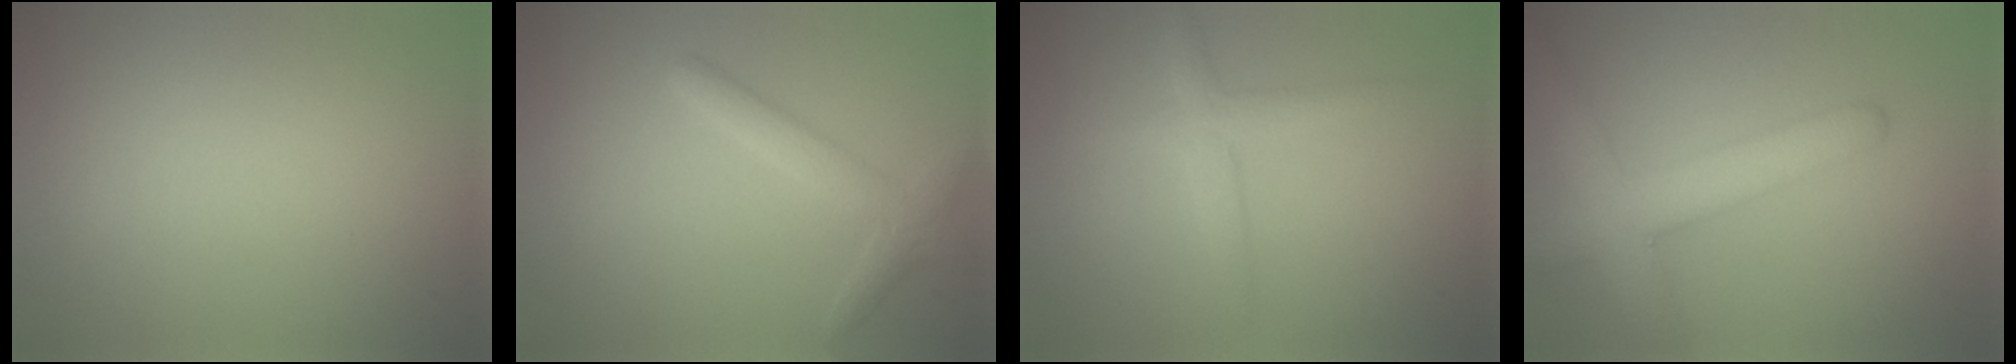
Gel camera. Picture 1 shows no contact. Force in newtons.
{"total": 2.4, "press": 2.4, "slide": 0.2}
{"total": 2.3, "press": 2.3, "slide": 0.1}
{"total": 5.3, "press": 5.3, "slide": 0.3}